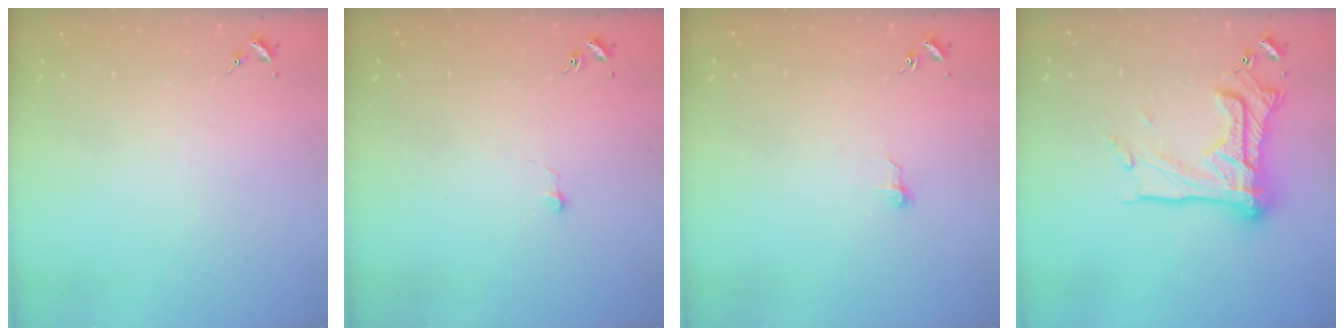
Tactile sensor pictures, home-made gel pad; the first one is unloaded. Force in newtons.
{"total": 2.9, "press": 2.9, "slide": 0.2}
{"total": 5.3, "press": 5.3, "slide": 0.5}
{"total": 21.7, "press": 21.7, "slide": 1.1}